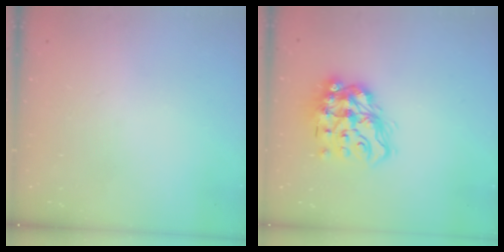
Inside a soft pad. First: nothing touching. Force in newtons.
{"total": 15.2, "press": 15.2, "slide": 0.9}